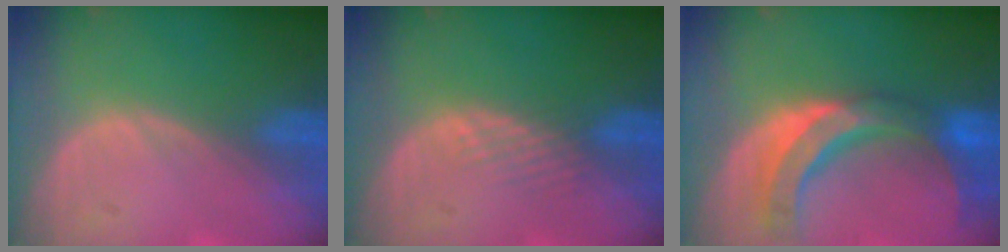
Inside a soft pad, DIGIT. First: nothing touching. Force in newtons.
{"total": 1.8, "press": 1.8, "slide": 0.2}
{"total": 10.8, "press": 9.4, "slide": 5.3}